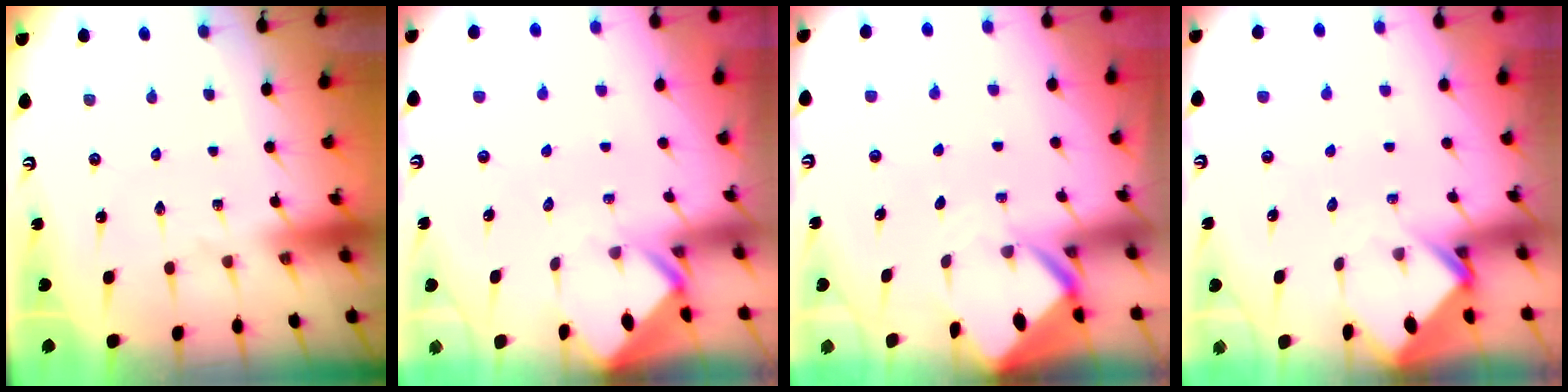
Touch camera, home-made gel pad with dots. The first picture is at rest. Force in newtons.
{"total": 2.6, "press": 2.6, "slide": 0.1}
{"total": 3.9, "press": 3.9, "slide": 0.3}
{"total": 3.6, "press": 3.6, "slide": 0.3}